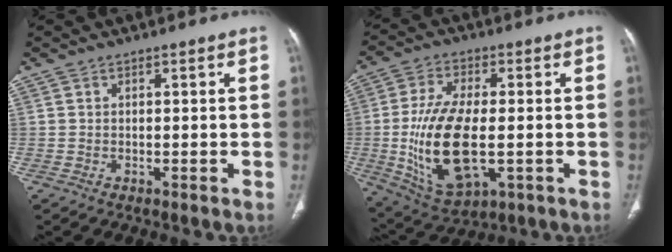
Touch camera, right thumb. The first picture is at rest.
{"total": 17.3, "force": [-2.3, 8.1, 15.0], "torque": [-0.290, -0.006, -0.027]}